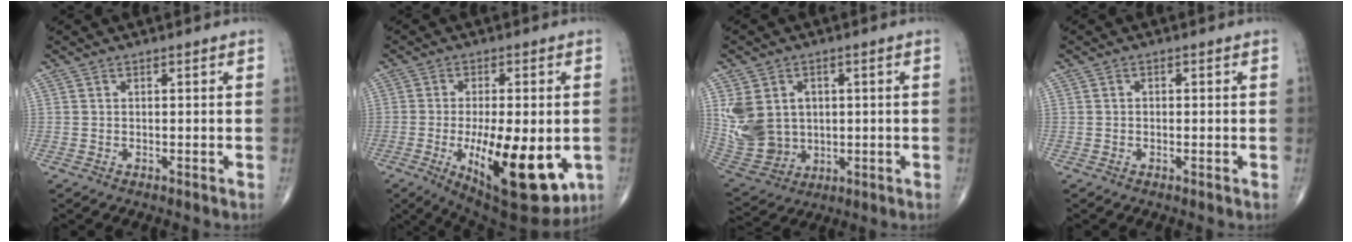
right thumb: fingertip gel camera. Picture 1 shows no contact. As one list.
[{"total": 20.1, "force": [-5.0, 7.7, 17.9], "torque": [-0.249, -0.022, -0.053]}, {"total": 12.6, "force": [1.8, 10.2, 7.2], "torque": [-0.132, -0.003, 0.059]}, {"total": 0.7, "force": [-0.1, 0.5, 0.4], "torque": [-0.001, 0.002, -0.007]}]